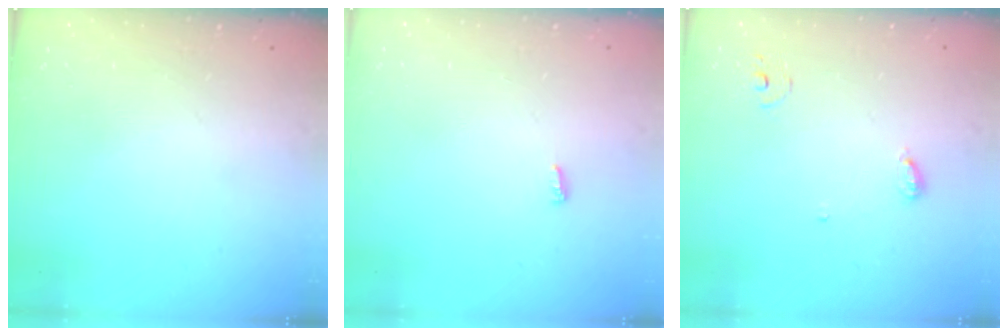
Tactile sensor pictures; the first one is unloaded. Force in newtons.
{"total": 2.8, "press": 2.8, "slide": 0.5}
{"total": 4.7, "press": 4.7, "slide": 0.5}